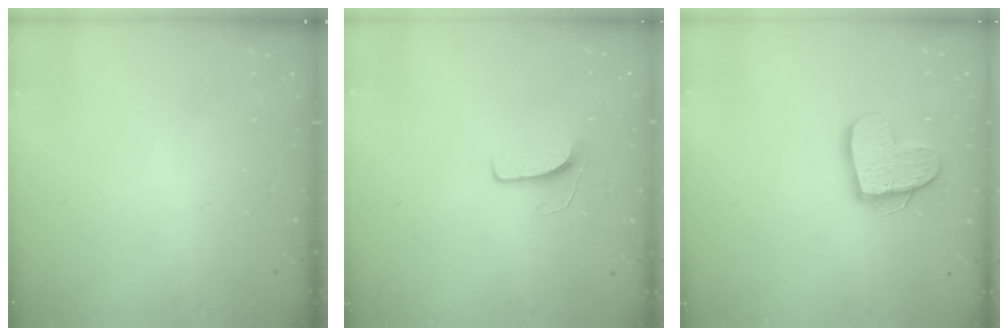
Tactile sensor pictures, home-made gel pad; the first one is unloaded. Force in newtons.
{"total": 5.8, "press": 5.7, "slide": 0.4}
{"total": 13.7, "press": 13.6, "slide": 1.1}